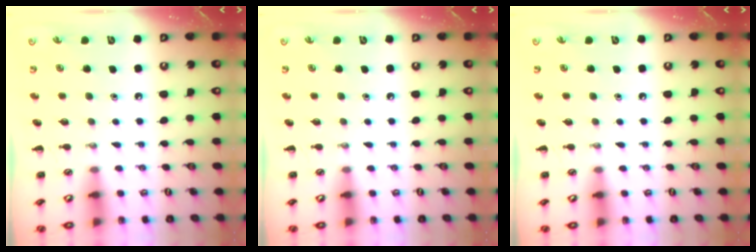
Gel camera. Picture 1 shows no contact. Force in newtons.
{"total": 0.0}
{"total": 0.0}